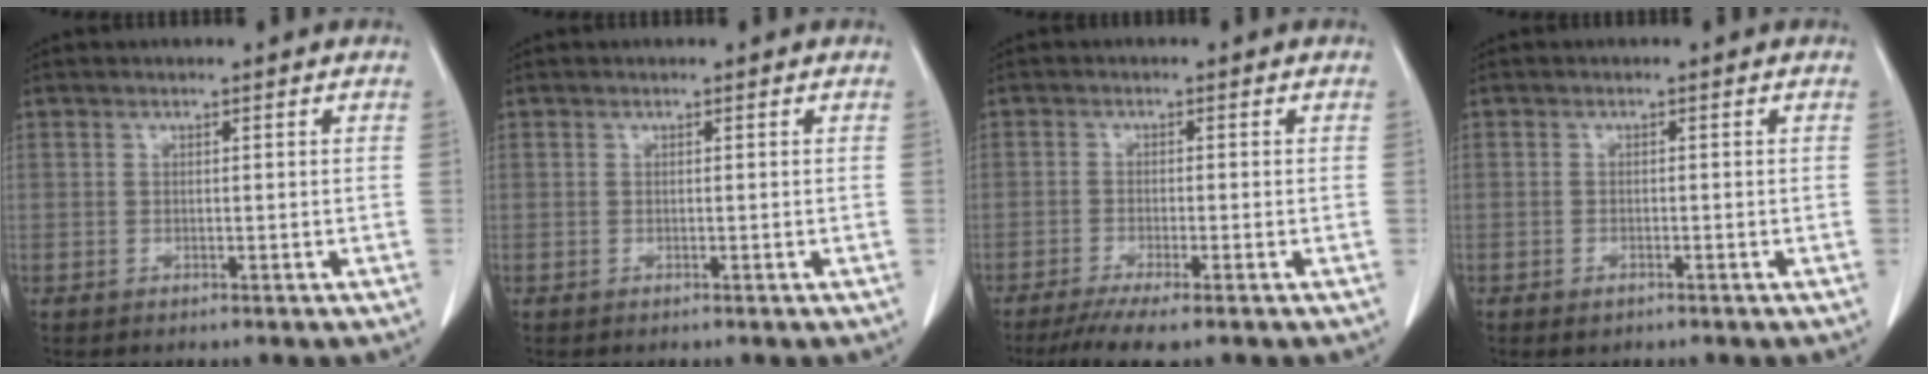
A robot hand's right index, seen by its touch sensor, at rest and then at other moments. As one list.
[{"total": 0.0}, {"total": 5.8, "force": [-4.3, 0.0, 3.9], "torque": [-0.061, -0.014, -0.070]}, {"total": 1.1, "force": [-0.8, 0.5, 0.7], "torque": [-0.012, -0.001, -0.007]}]